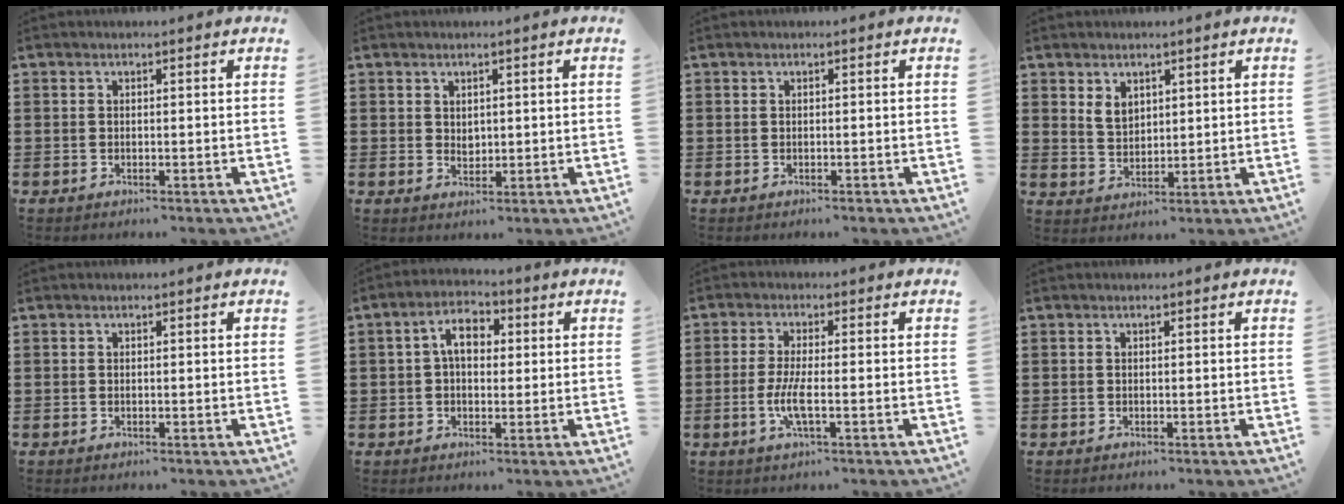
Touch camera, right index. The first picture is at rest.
{"total": 1.6, "force": [0.9, 1.2, 0.5], "torque": [-0.013, 0.006, 0.017]}
{"total": 0.0}
{"total": 3.1, "force": [2.0, 2.1, 1.2], "torque": [-0.031, 0.008, 0.037]}
{"total": 0.0}
{"total": 5.2, "force": [0.5, 3.2, 4.0], "torque": [-0.078, 0.010, 0.003]}
{"total": 4.7, "force": [-1.3, 0.7, 4.4], "torque": [-0.098, -0.010, -0.029]}
{"total": 0.0}